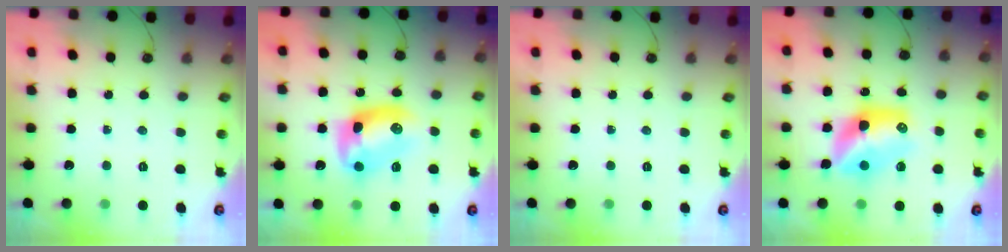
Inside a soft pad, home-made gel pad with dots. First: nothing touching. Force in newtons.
{"total": 12.2, "press": 12.2, "slide": 0.7}
{"total": 0.0}
{"total": 11.7, "press": 11.6, "slide": 1.0}